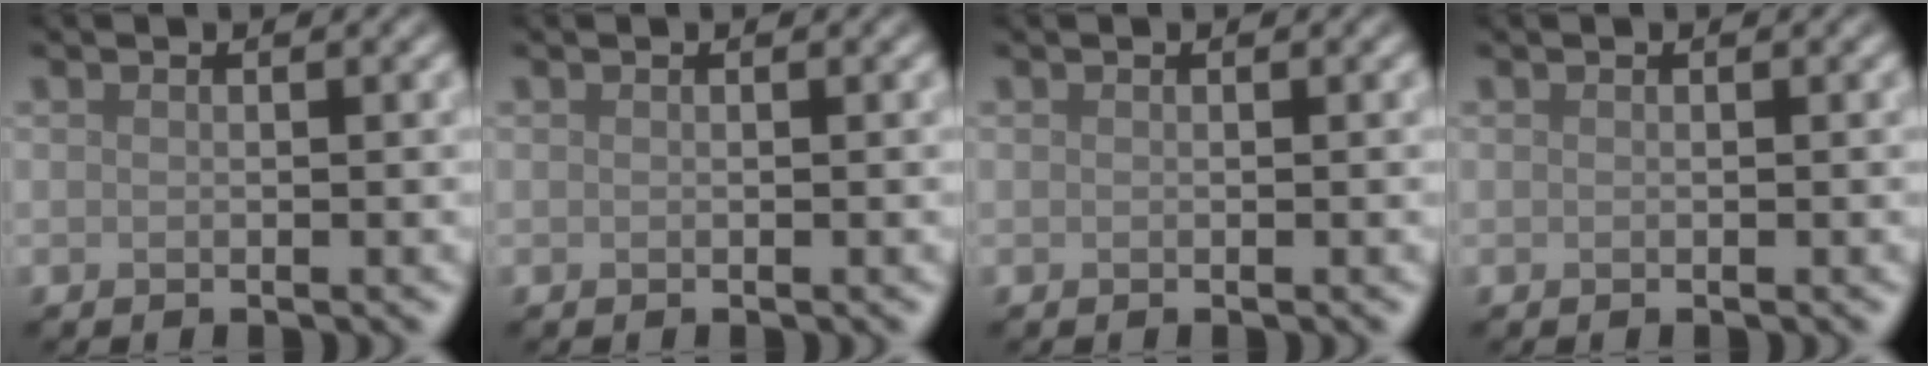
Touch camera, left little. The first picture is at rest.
{"total": 0.0}
{"total": 0.0}
{"total": 0.0}